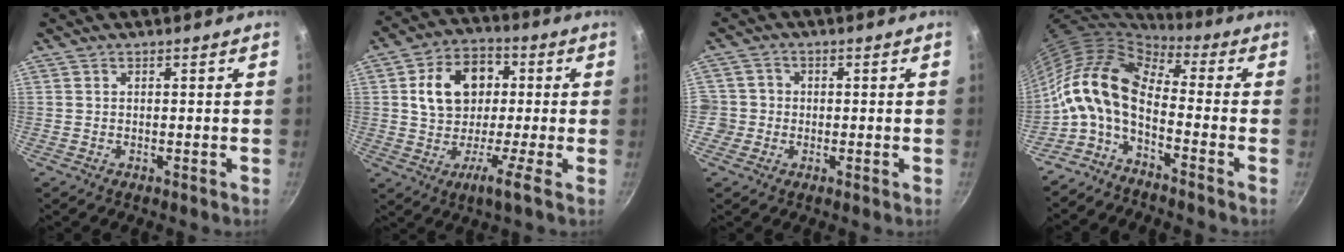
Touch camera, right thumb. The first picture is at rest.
{"total": 12.1, "force": [0.4, 7.5, 9.5], "torque": [-0.140, 0.036, -0.016]}
{"total": 3.9, "force": [-0.8, 3.7, 0.7], "torque": [0.012, 0.011, -0.020]}
{"total": 13.3, "force": [-2.8, 6.6, 11.1], "torque": [-0.210, 0.035, -0.072]}